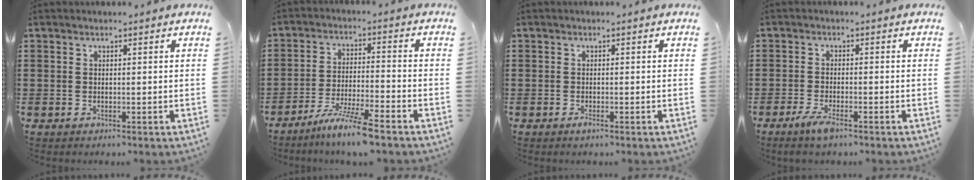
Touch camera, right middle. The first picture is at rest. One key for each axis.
{"total": 7.2, "fx": -6.0, "fy": -0.4, "fz": 4.0, "tx": -0.081, "ty": -0.014, "tz": -0.114}
{"total": 0.7, "fx": -0.3, "fy": 0.1, "fz": 0.6, "tx": -0.014, "ty": -0.007, "tz": -0.004}
{"total": 3.3, "fx": -1.9, "fy": 0.6, "fz": 2.6, "tx": -0.062, "ty": -0.009, "tz": -0.039}